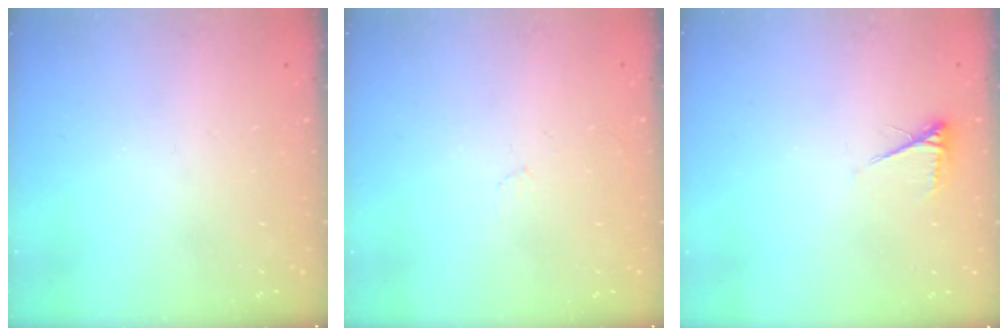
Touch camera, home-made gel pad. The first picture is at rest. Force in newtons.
{"total": 2.7, "press": 2.6, "slide": 0.4}
{"total": 3.9, "press": 3.9, "slide": 0.6}